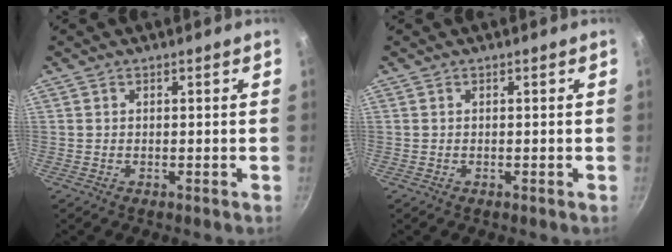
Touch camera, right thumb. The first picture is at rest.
{"total": 0.0}